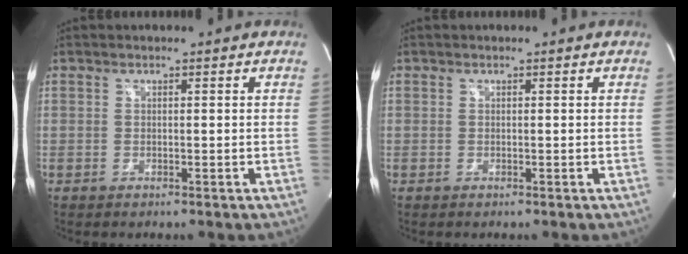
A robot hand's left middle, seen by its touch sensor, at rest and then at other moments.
{"total": 0.0}